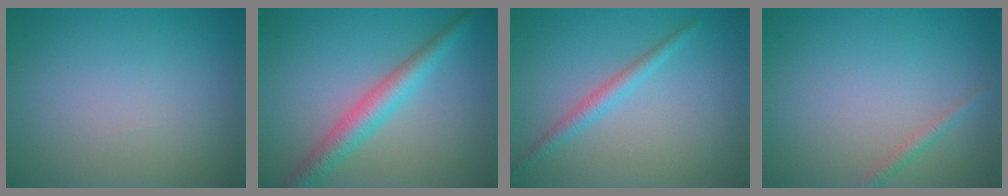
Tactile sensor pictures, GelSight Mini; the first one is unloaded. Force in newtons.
{"total": 3.9, "press": 3.9, "slide": 0.0}
{"total": 2.0, "press": 2.0, "slide": 0.0}
{"total": 1.0, "press": 1.0, "slide": 0.0}